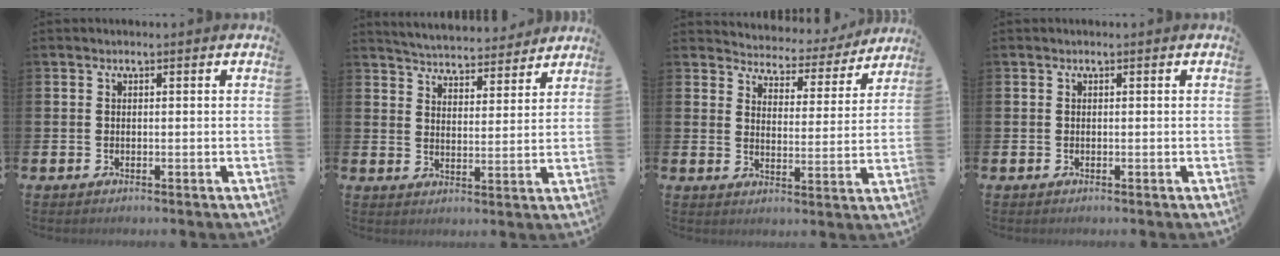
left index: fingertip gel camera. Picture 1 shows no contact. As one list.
[{"total": 4.6, "force": [4.6, 0.6, -0.1], "torque": [-0.015, -0.038, 0.079]}, {"total": 3.6, "force": [3.4, 1.2, 0.0], "torque": [-0.020, -0.039, 0.051]}, {"total": 0.0}]